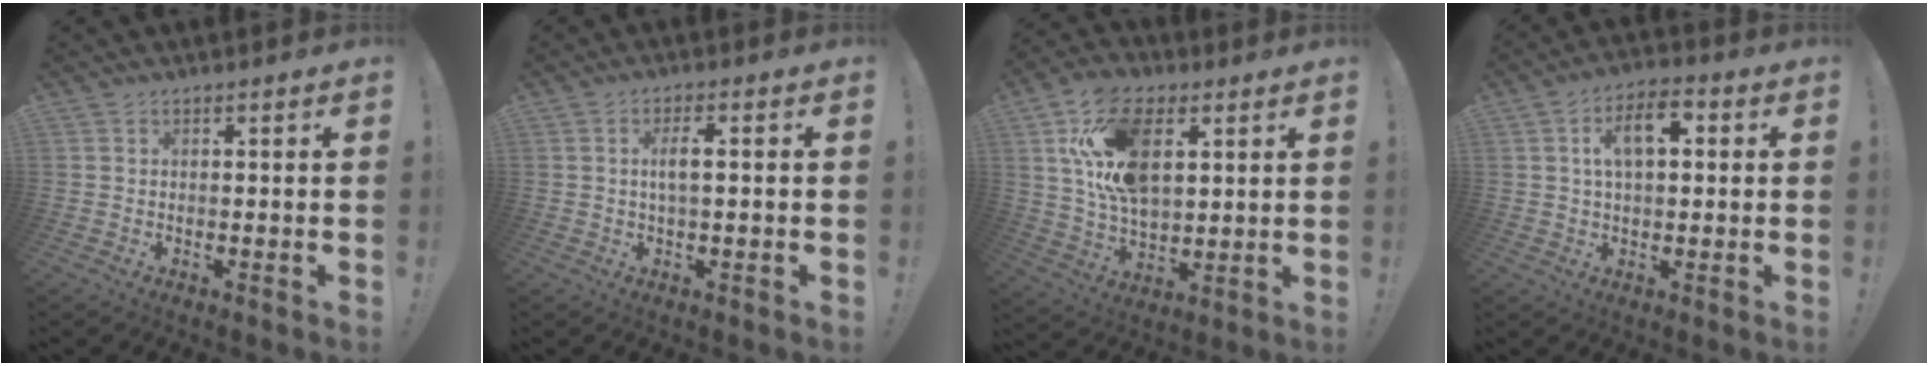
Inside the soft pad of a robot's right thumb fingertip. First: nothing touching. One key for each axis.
{"total": 4.2, "fx": 0.3, "fy": 0.8, "fz": 4.1, "tx": -0.070, "ty": 0.001, "tz": 0.002}
{"total": 19.4, "fx": 7.0, "fy": 11.5, "fz": 14.0, "tx": -0.265, "ty": -0.010, "tz": 0.125}
{"total": 10.6, "fx": 2.2, "fy": 6.4, "fz": 8.2, "tx": -0.120, "ty": 0.008, "tz": 0.037}